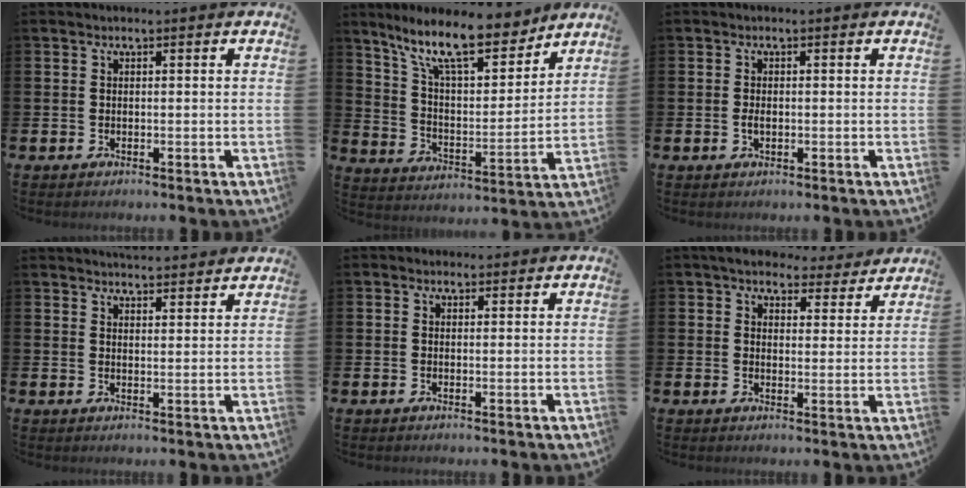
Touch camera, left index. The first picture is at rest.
{"total": 13.3, "force": [10.8, 3.6, 6.9], "torque": [-0.146, -0.058, 0.186]}
{"total": 1.2, "force": [-0.2, 0.7, 1.0], "torque": [-0.021, 0.005, -0.004]}
{"total": 3.8, "force": [3.8, 0.0, -0.2], "torque": [0.001, -0.023, 0.069]}
{"total": 1.0, "force": [0.8, 0.6, 0.1], "torque": [0.011, 0.003, 0.010]}
{"total": 5.6, "force": [5.0, 2.3, 1.0], "torque": [-0.026, -0.028, 0.089]}